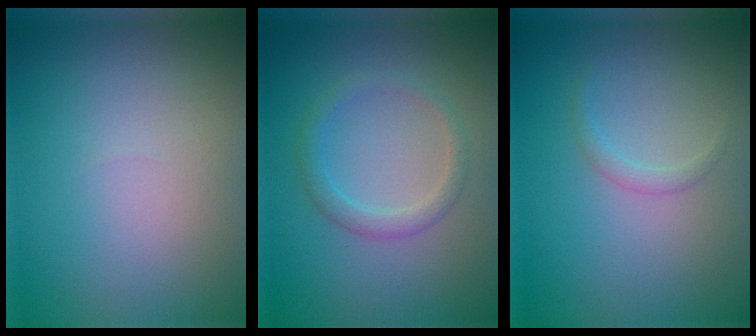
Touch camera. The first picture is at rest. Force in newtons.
{"total": 2.0, "press": 2.0, "slide": 0.1}
{"total": 1.0, "press": 1.0, "slide": 0.0}